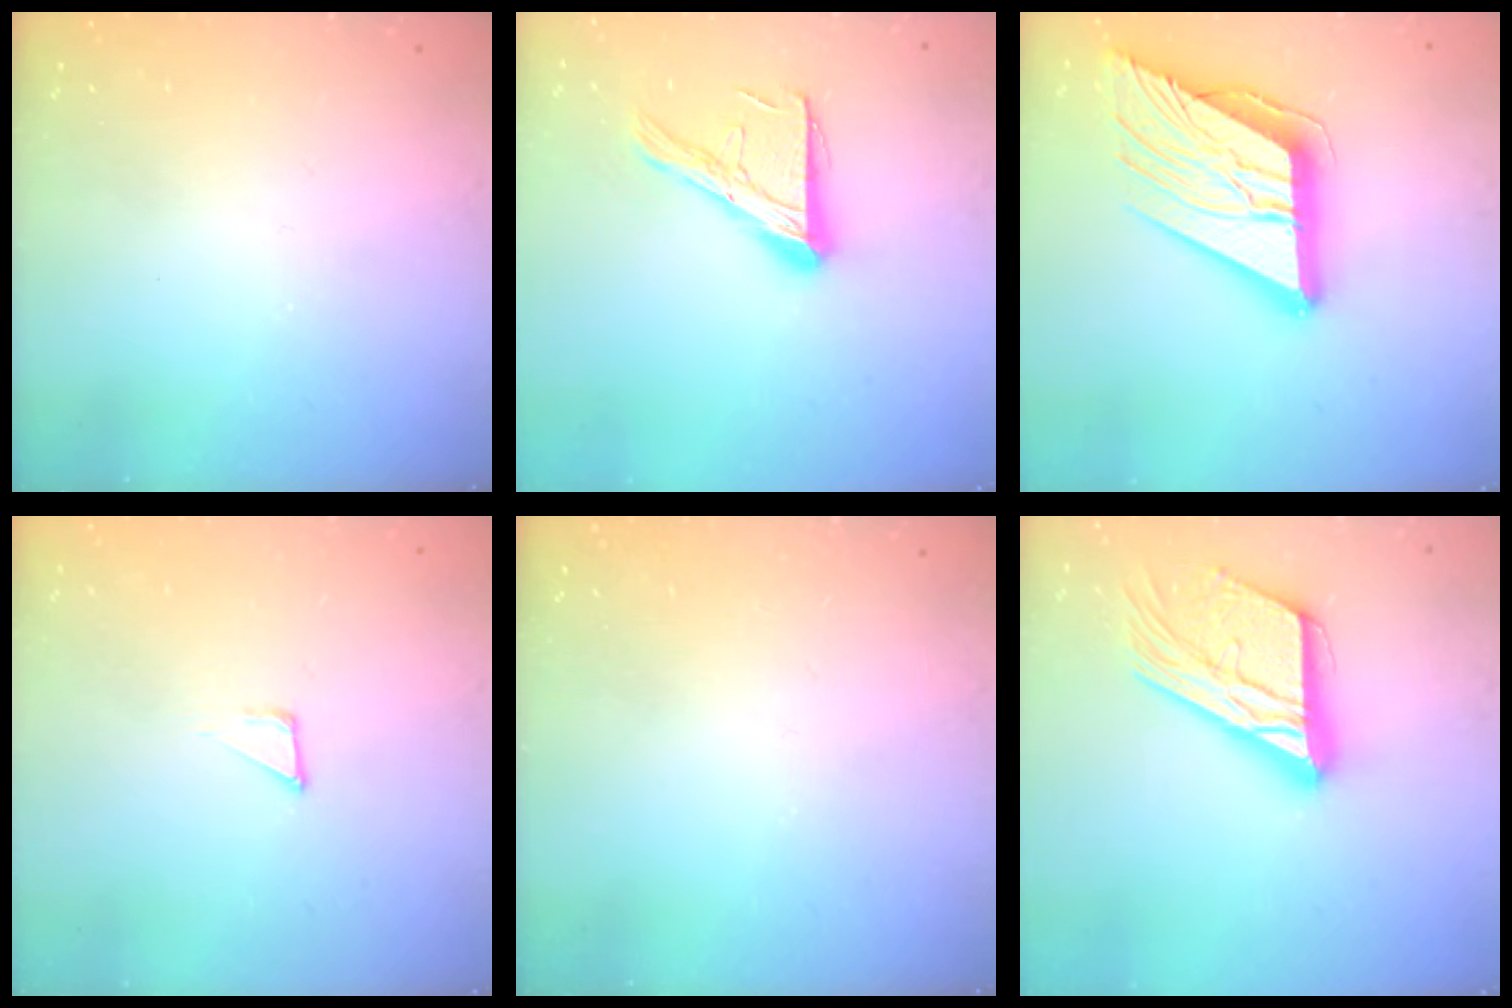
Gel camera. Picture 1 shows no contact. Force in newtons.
{"total": 13.9, "press": 13.9, "slide": 1.2}
{"total": 24.5, "press": 24.3, "slide": 3.0}
{"total": 2.1, "press": 2.1, "slide": 0.1}
{"total": 0.0}
{"total": 19.3, "press": 19.2, "slide": 1.8}